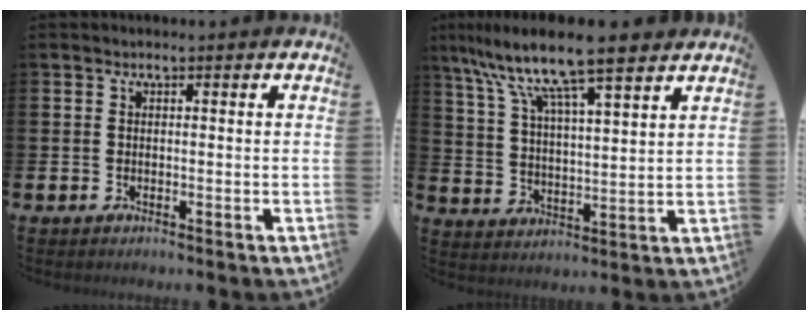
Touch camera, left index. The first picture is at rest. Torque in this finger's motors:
{"motor_torque": [0.55, -0.83, 0.72, 0.21]}